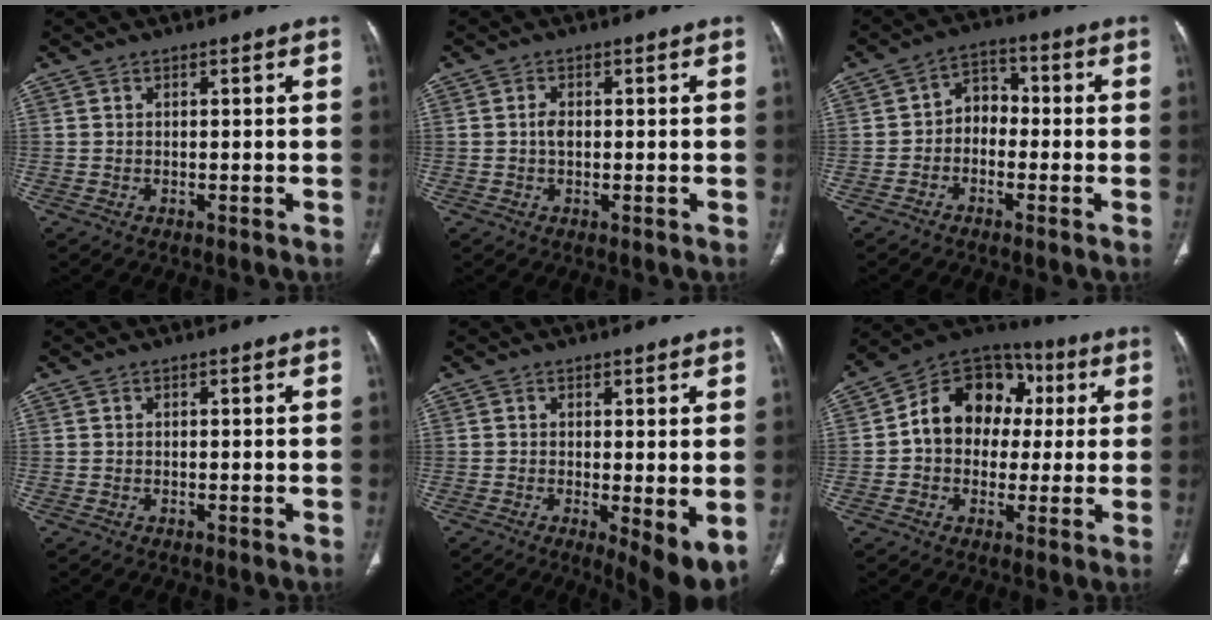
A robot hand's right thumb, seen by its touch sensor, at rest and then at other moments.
{"total": 1.2, "force": [0.1, 0.7, 1.0], "torque": [-0.021, 0.001, 0.002]}
{"total": 5.4, "force": [-1.3, 4.2, 3.1], "torque": [-0.026, 0.031, -0.038]}
{"total": 0.0}
{"total": 7.1, "force": [-1.0, 2.1, 6.7], "torque": [-0.100, -0.023, -0.013]}
{"total": 15.8, "force": [1.9, 12.4, 9.5], "torque": [-0.106, 0.033, 0.019]}